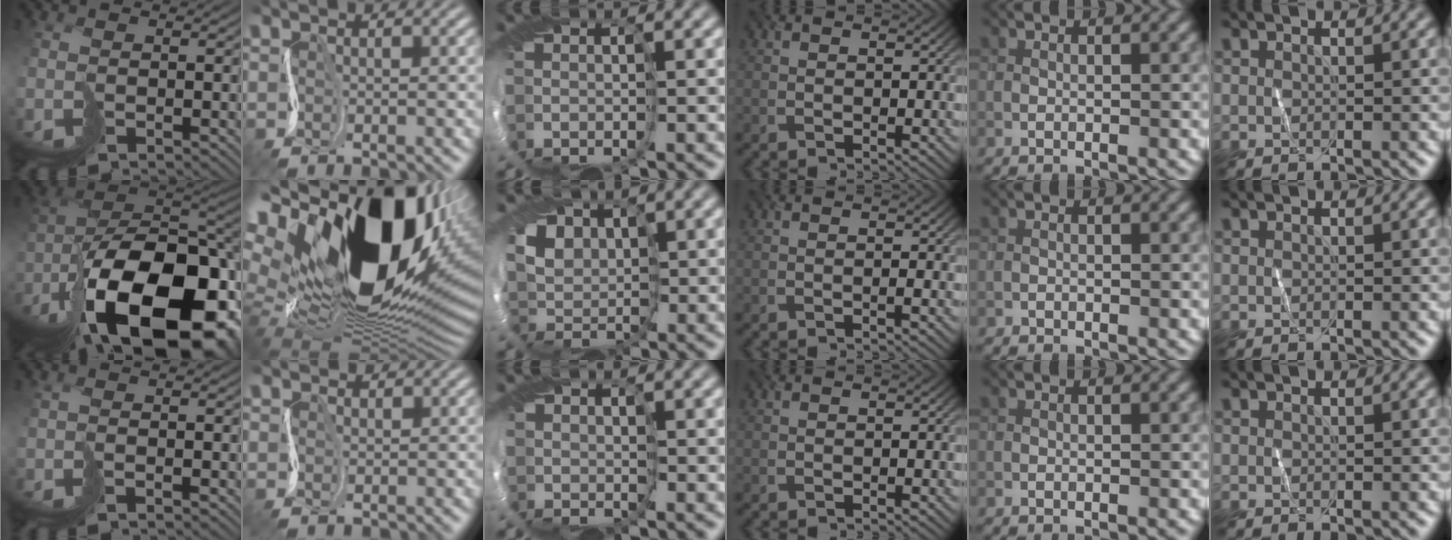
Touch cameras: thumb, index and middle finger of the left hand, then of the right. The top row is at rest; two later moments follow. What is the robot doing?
{"motion": "cut", "object": "paper"}